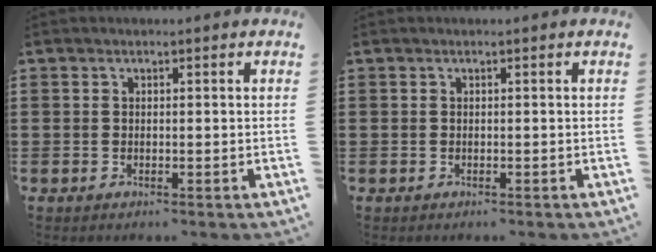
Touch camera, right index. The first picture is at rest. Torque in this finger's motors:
{"motor_torque": [0.17, 0.11, 0.00, -0.01]}